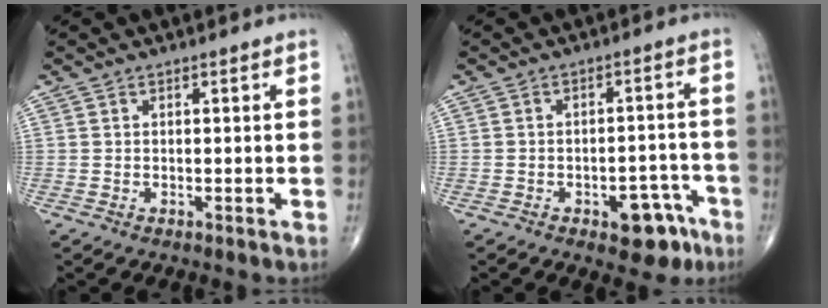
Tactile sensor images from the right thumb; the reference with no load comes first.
{"total": 8.2, "force": [-4.5, 4.3, 5.3], "torque": [-0.043, 0.040, -0.053]}